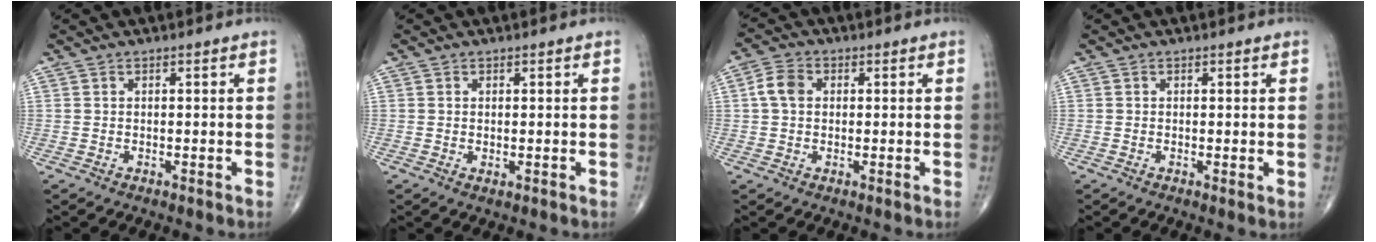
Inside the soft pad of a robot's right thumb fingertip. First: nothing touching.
{"total": 0.8, "force": [0.0, 0.4, 0.7], "torque": [-0.015, -0.005, 0.003]}
{"total": 4.5, "force": [0.6, 3.4, 2.9], "torque": [-0.056, 0.012, 0.005]}
{"total": 0.7, "force": [0.1, 0.2, 0.7], "torque": [-0.013, -0.004, -0.001]}